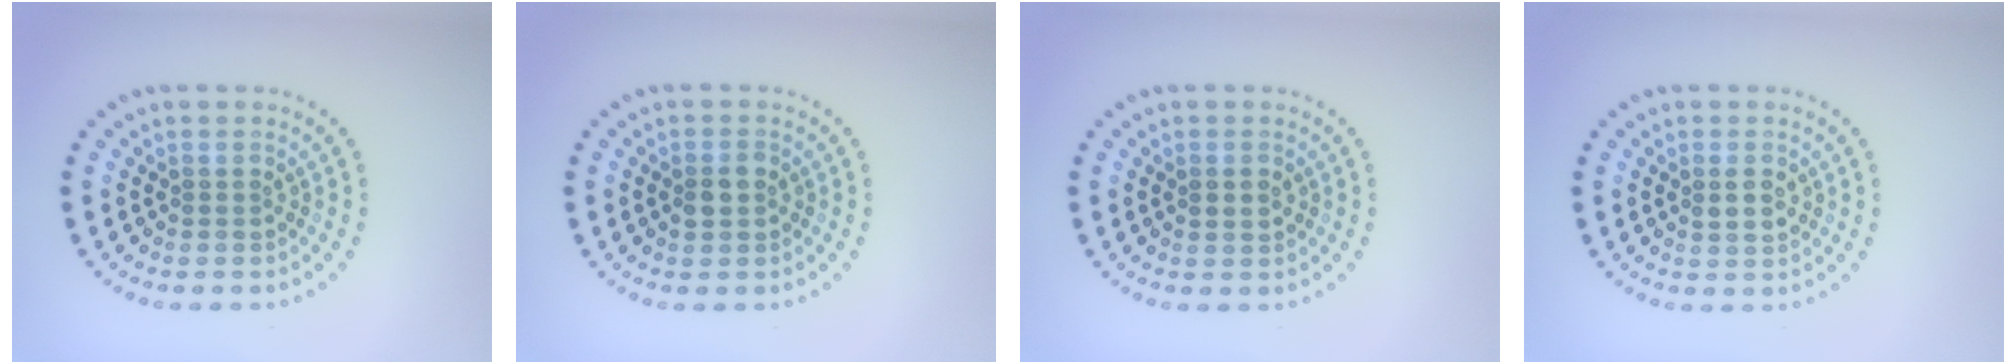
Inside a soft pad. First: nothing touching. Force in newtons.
{"total": 2.2, "press": 2.2, "slide": 0.1}
{"total": 1.5, "press": 1.5, "slide": 0.1}
{"total": 1.6, "press": 1.6, "slide": 0.3}